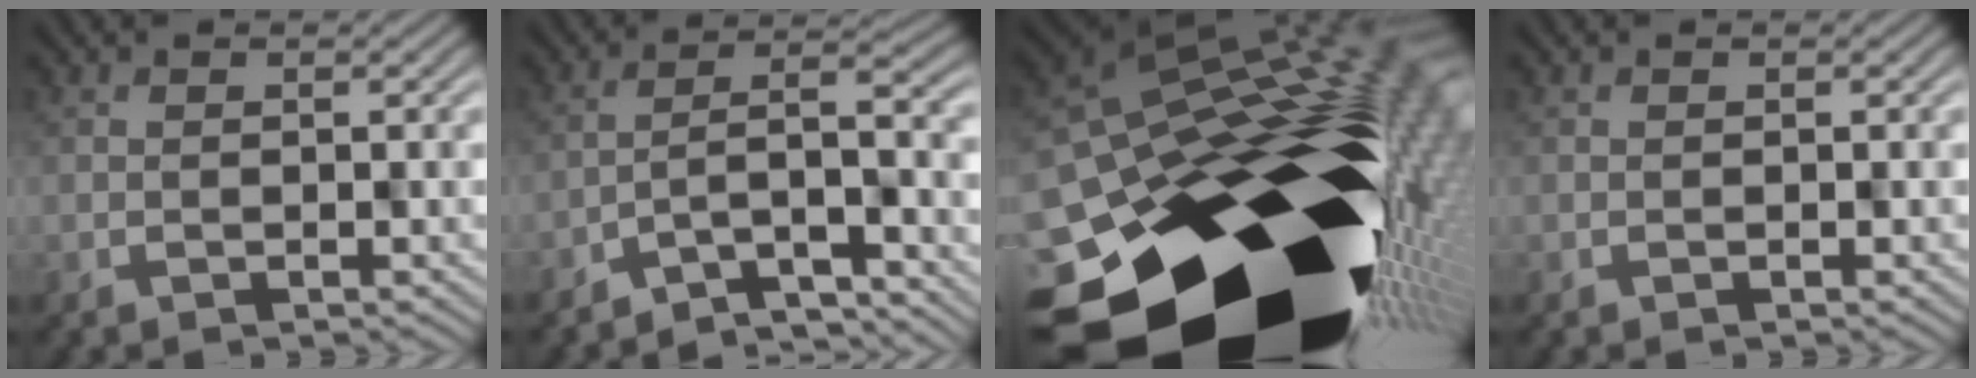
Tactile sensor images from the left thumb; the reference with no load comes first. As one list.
[{"total": 8.2, "force": [-6.2, 1.7, 5.1], "torque": [-0.059, 0.007, -0.101]}, {"total": 20.9, "force": [-8.2, 12.8, 14.4], "torque": [-0.249, -0.057, -0.099]}, {"total": 0.0}]